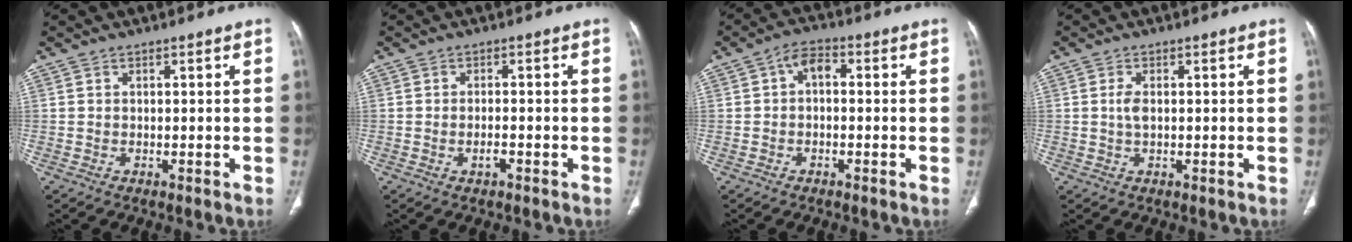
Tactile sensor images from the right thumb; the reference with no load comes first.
{"total": 1.9, "force": [-1.0, 0.7, 1.5], "torque": [-0.031, 0.005, -0.017]}
{"total": 4.0, "force": [0.1, 2.5, 3.1], "torque": [-0.043, 0.014, -0.012]}
{"total": 2.0, "force": [0.2, 0.9, 1.7], "torque": [-0.037, 0.001, 0.003]}